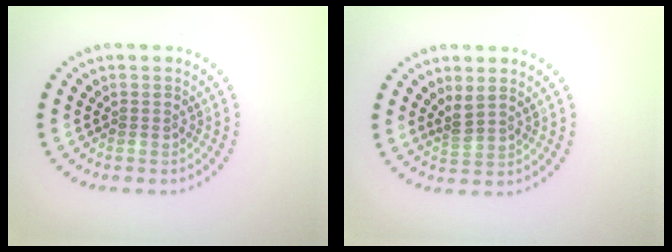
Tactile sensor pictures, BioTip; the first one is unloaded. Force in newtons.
{"total": 1.5, "press": 1.2, "slide": 0.9}